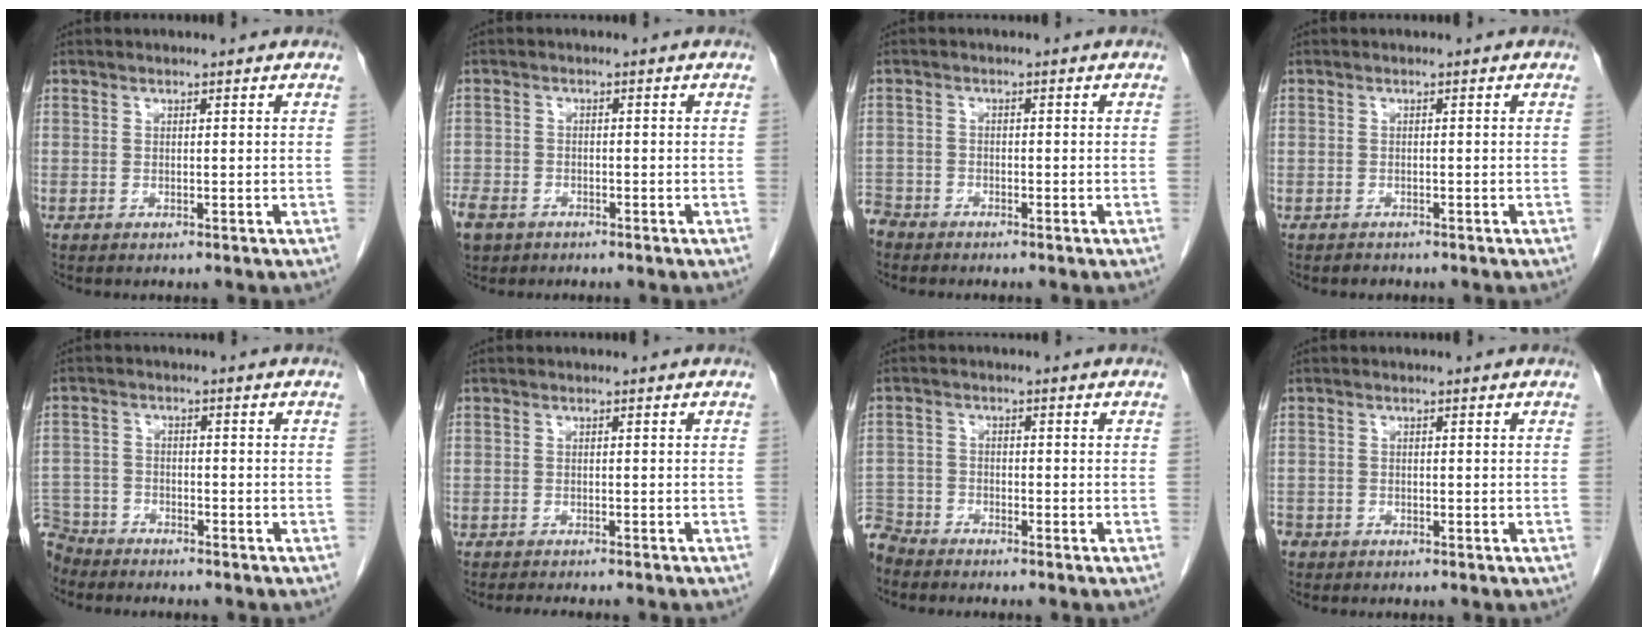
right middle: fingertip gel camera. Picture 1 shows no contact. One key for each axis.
{"total": 6.8, "fx": -4.5, "fy": 4.4, "fz": 2.8, "tx": -0.070, "ty": -0.007, "tz": -0.075}
{"total": 3.4, "fx": -3.2, "fy": 1.2, "fz": 0.0, "tx": -0.001, "ty": -0.005, "tz": -0.065}
{"total": 0.9, "fx": -0.7, "fy": 0.4, "fz": -0.1, "tx": -0.005, "ty": 0.000, "tz": -0.014}
{"total": 7.5, "fx": -6.8, "fy": 3.1, "fz": 0.6, "tx": -0.019, "ty": -0.002, "tz": -0.126}
{"total": 5.5, "fx": -4.9, "fy": 0.7, "fz": 2.5, "tx": -0.027, "ty": -0.007, "tz": -0.064}
{"total": 5.6, "fx": -5.3, "fy": 1.7, "fz": 0.1, "tx": 0.004, "ty": -0.008, "tz": -0.107}
{"total": 2.8, "fx": -2.0, "fy": 1.8, "fz": 0.6, "tx": -0.014, "ty": -0.001, "tz": -0.039}